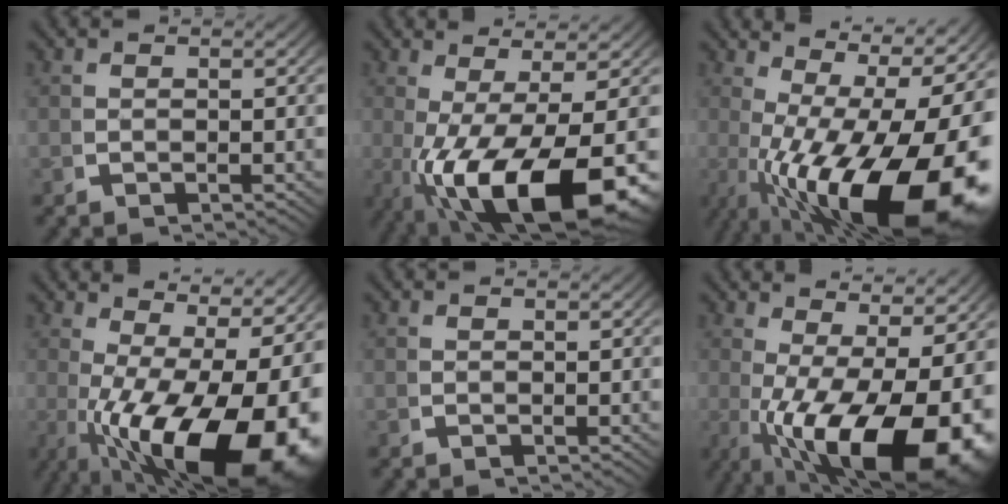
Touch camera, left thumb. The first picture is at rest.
{"total": 15.2, "force": [-3.5, 7.8, 12.6], "torque": [-0.236, -0.065, -0.016]}
{"total": 21.1, "force": [-2.4, 11.3, 17.6], "torque": [-0.280, -0.064, 0.003]}
{"total": 19.2, "force": [-2.9, 10.4, 15.8], "torque": [-0.254, -0.067, -0.004]}
{"total": 0.0}
{"total": 17.0, "force": [-2.9, 9.1, 14.1], "torque": [-0.232, -0.065, -0.008]}